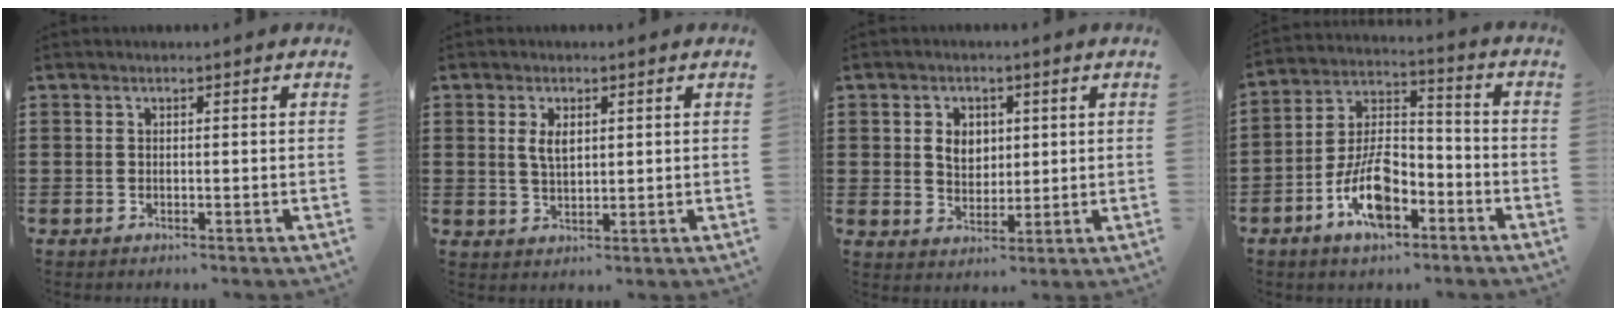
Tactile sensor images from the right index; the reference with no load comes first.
{"total": 3.1, "force": [1.0, 1.5, 2.6], "torque": [-0.054, 0.005, 0.017]}
{"total": 4.1, "force": [0.9, 3.2, 2.4], "torque": [-0.049, 0.009, 0.012]}
{"total": 10.8, "force": [-5.7, 5.0, 7.6], "torque": [-0.159, 0.010, -0.105]}